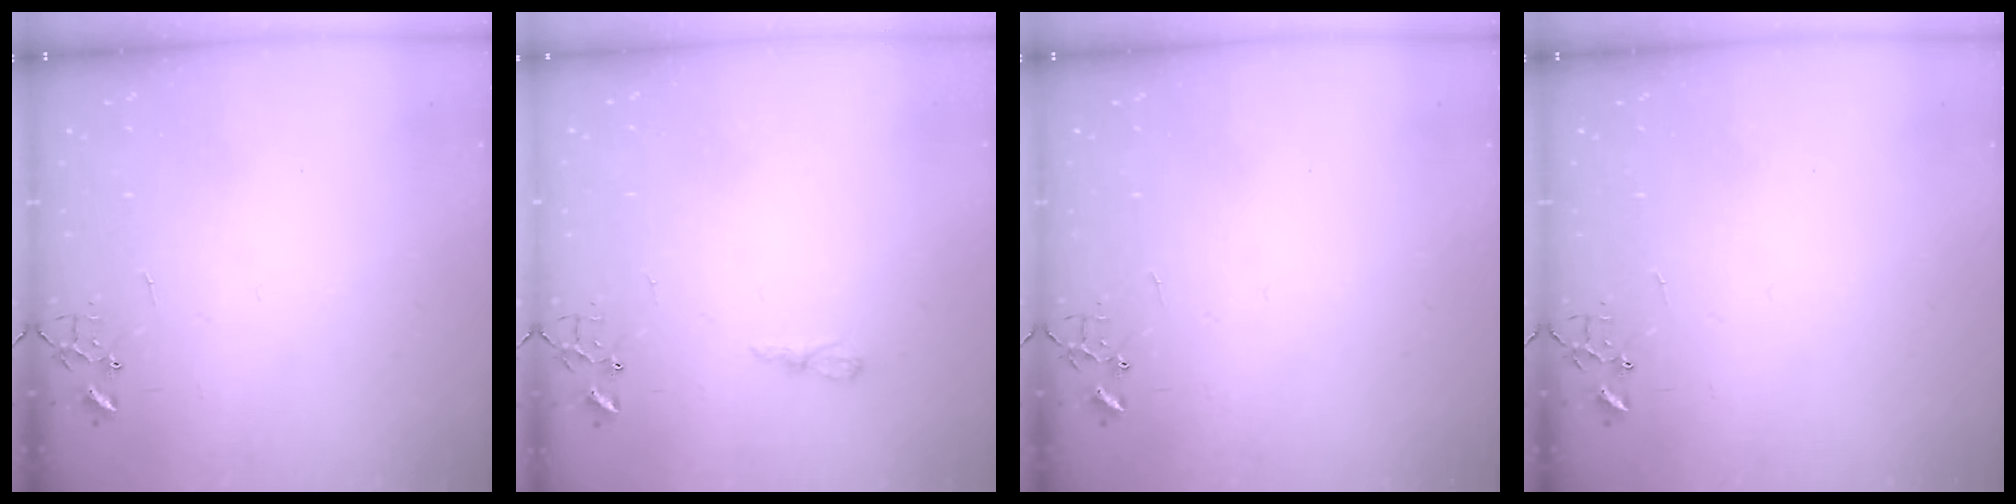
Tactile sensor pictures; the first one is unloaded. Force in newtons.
{"total": 5.7, "press": 5.7, "slide": 0.3}
{"total": 0.0}
{"total": 0.0}